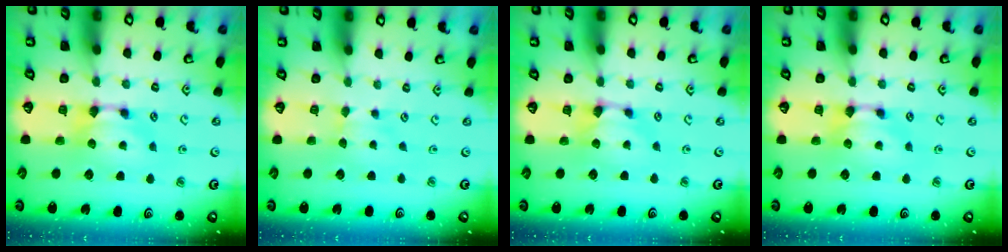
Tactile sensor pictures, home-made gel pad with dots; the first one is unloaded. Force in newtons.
{"total": 1.7, "press": 1.6, "slide": 0.5}
{"total": 1.1, "press": 0.4, "slide": 1.0}
{"total": 0.0}